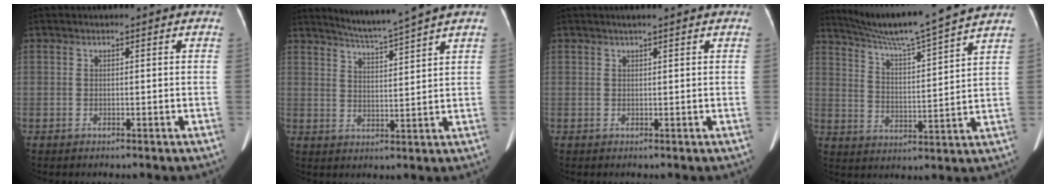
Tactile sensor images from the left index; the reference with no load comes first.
{"total": 6.2, "force": [5.6, -1.9, 1.9], "torque": [-0.041, -0.010, 0.102]}
{"total": 2.3, "force": [1.8, 0.0, 1.4], "torque": [-0.016, 0.020, 0.027]}
{"total": 15.7, "force": [14.1, -1.8, 6.6], "torque": [-0.120, -0.005, 0.214]}